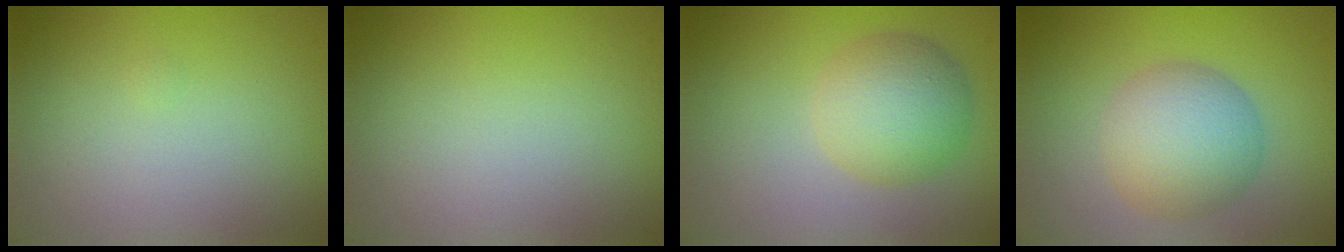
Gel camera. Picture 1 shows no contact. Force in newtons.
{"total": 0.0}
{"total": 5.3, "press": 5.3, "slide": 0.2}
{"total": 6.1, "press": 6.1, "slide": 0.1}